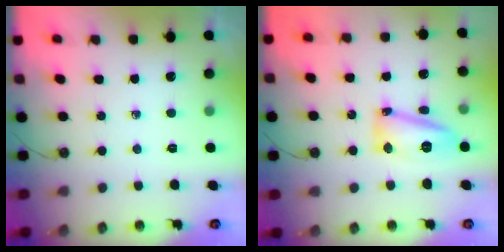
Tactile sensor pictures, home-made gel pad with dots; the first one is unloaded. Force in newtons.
{"total": 17.7, "press": 14.4, "slide": 10.2}